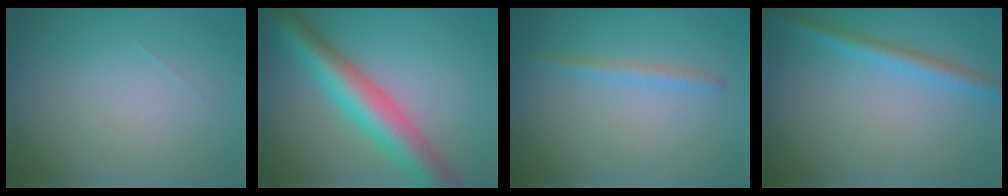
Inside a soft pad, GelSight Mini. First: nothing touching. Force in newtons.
{"total": 6.6, "press": 6.6, "slide": 0.2}
{"total": 1.3, "press": 1.3, "slide": 0.0}
{"total": 2.3, "press": 2.3, "slide": 0.1}